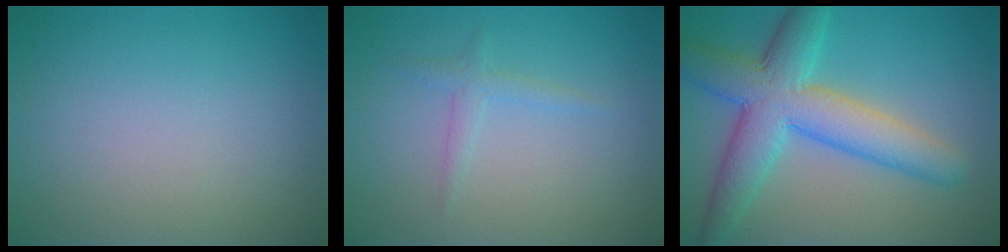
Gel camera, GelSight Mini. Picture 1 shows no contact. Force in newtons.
{"total": 1.3, "press": 1.3, "slide": 0.1}
{"total": 7.8, "press": 7.8, "slide": 0.2}